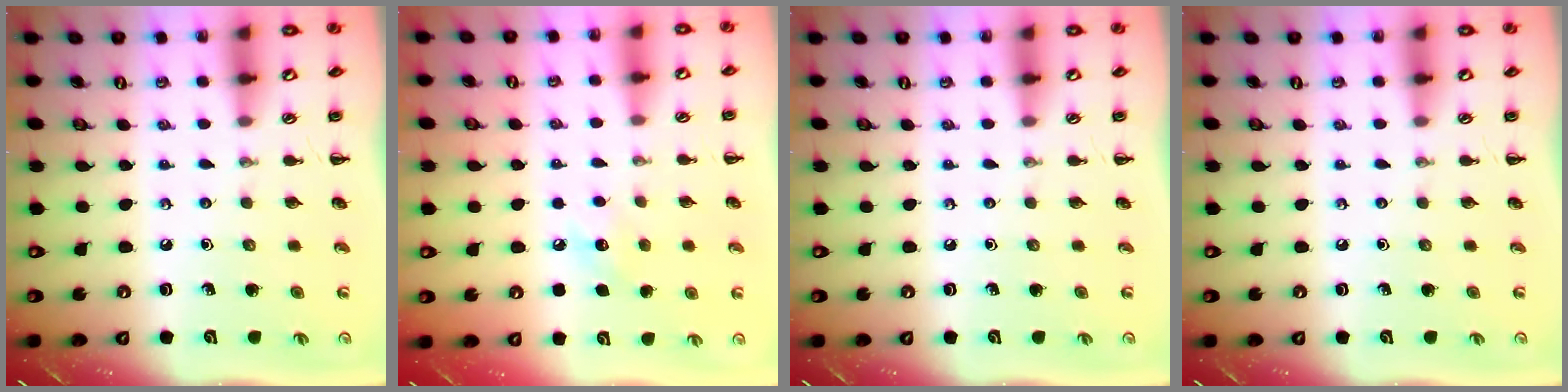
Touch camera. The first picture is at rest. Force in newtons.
{"total": 6.9, "press": 6.7, "slide": 1.9}
{"total": 0.0}
{"total": 0.0}